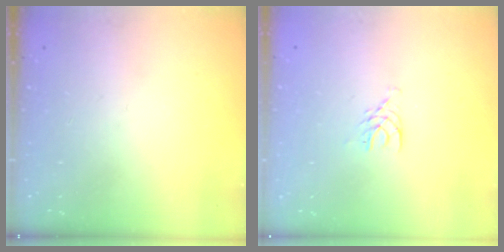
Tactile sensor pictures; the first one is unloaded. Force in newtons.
{"total": 4.7, "press": 4.7, "slide": 0.5}